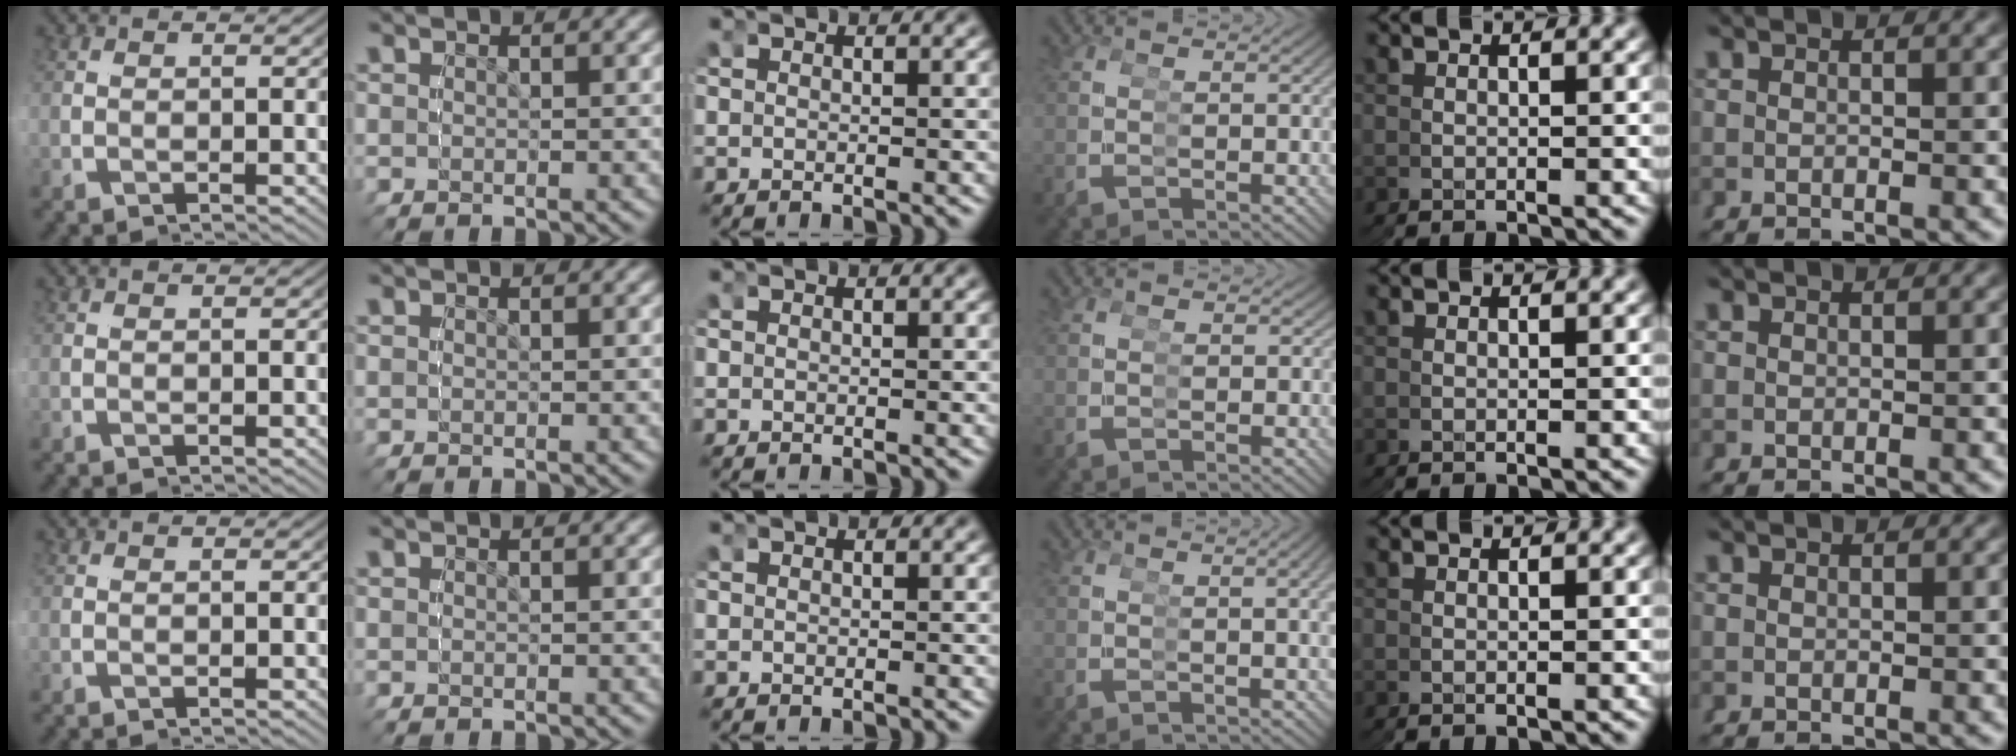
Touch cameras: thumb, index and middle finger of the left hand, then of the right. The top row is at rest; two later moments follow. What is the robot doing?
{"motion": "grasp_and_lifting", "object": "cup"}